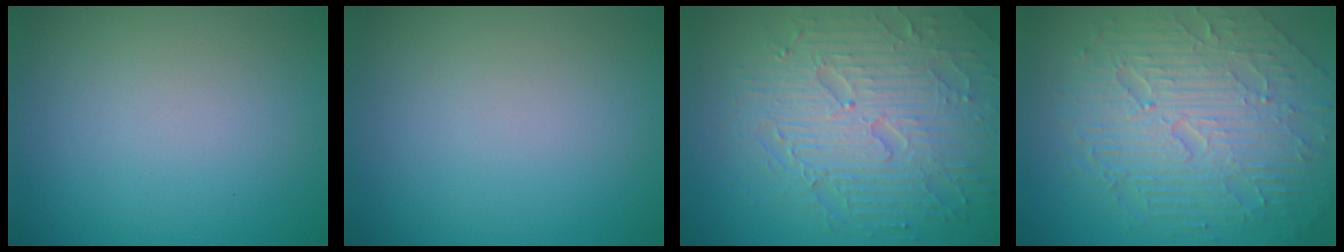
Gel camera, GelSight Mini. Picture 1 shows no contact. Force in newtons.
{"total": 0.0}
{"total": 8.4, "press": 6.0, "slide": 5.9}
{"total": 9.5, "press": 6.2, "slide": 7.2}